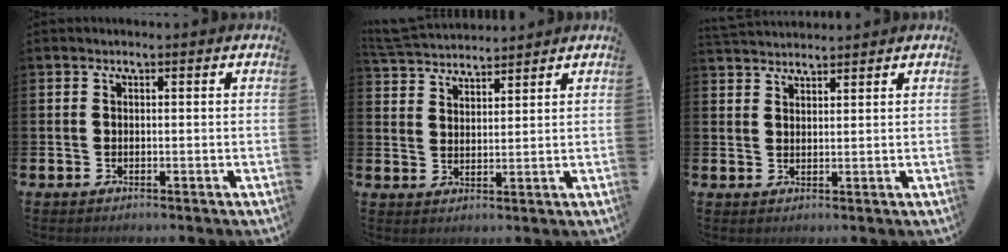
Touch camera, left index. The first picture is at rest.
{"total": 5.0, "force": [5.0, 0.5, 0.2], "torque": [-0.028, -0.024, 0.092]}
{"total": 2.8, "force": [2.8, 0.4, 0.1], "torque": [-0.008, -0.011, 0.052]}